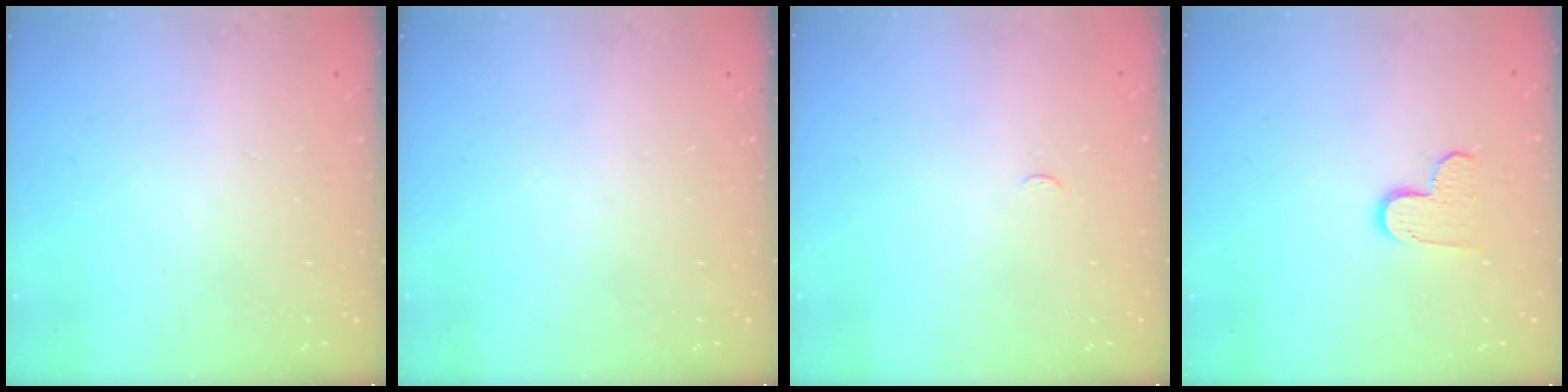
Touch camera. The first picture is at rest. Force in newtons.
{"total": 0.0}
{"total": 2.9, "press": 2.8, "slide": 0.4}
{"total": 7.4, "press": 7.4, "slide": 0.4}